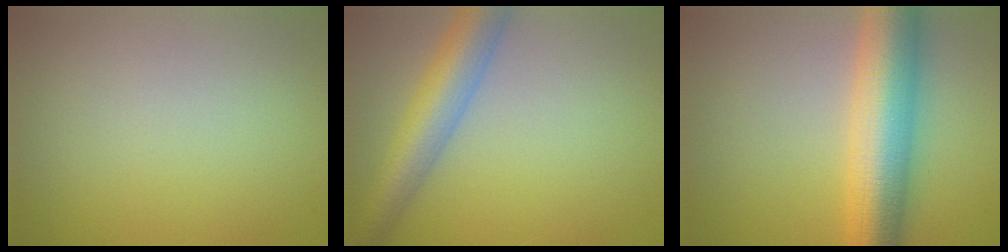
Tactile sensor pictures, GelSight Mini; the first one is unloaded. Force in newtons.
{"total": 5.7, "press": 5.7, "slide": 0.2}
{"total": 9.4, "press": 9.4, "slide": 0.0}